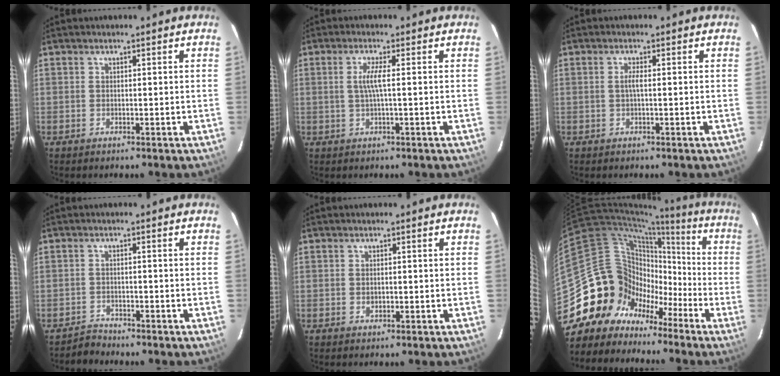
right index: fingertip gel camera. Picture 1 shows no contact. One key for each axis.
{"total": 3.1, "fx": 0.0, "fy": -0.4, "fz": 3.1, "tx": -0.064, "ty": 0.000, "tz": 0.000}
{"total": 1.4, "fx": -0.2, "fy": 0.0, "fz": 1.4, "tx": -0.026, "ty": 0.002, "tz": -0.005}
{"total": 2.3, "fx": -2.2, "fy": 0.7, "fz": -0.6, "tx": 0.005, "ty": 0.008, "tz": -0.040}
{"total": 1.2, "fx": -0.3, "fy": 0.9, "fz": 0.7, "tx": -0.012, "ty": 0.001, "tz": -0.005}
{"total": 17.4, "fx": -9.1, "fy": 14.4, "fz": 3.4, "tx": -0.070, "ty": 0.074, "tz": -0.161}